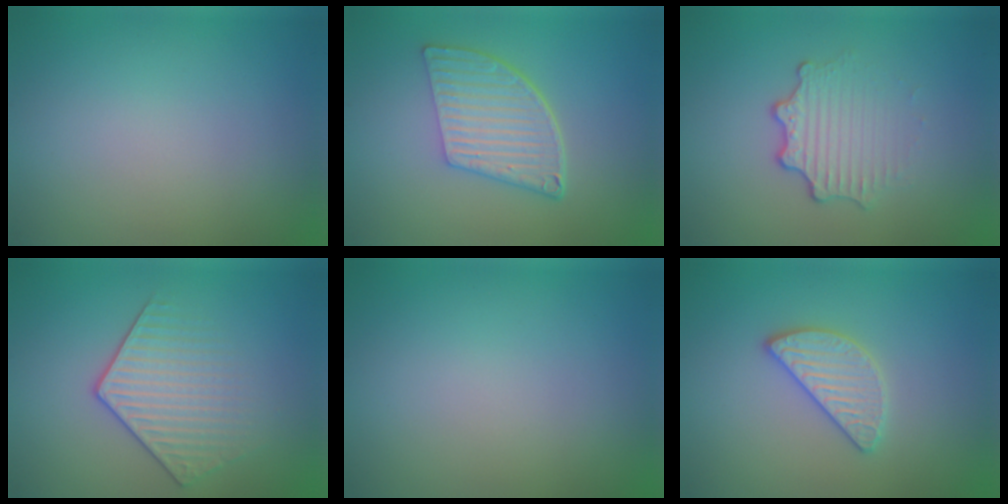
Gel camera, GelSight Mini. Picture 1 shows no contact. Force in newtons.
{"total": 5.7, "press": 4.2, "slide": 3.8}
{"total": 3.3, "press": 2.5, "slide": 2.2}
{"total": 3.5, "press": 3.1, "slide": 1.8}
{"total": 0.0}
{"total": 3.0, "press": 2.8, "slide": 1.1}